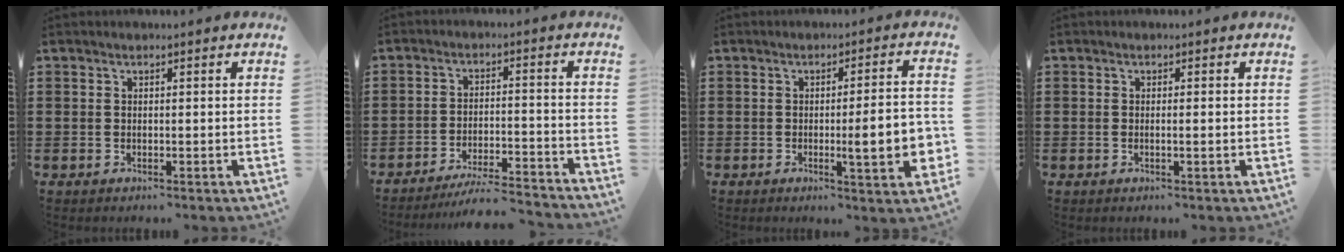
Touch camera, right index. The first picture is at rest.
{"total": 5.7, "force": [-5.4, 0.1, 1.7], "torque": [-0.034, -0.005, -0.106]}
{"total": 8.6, "force": [-1.3, 1.3, 8.4], "torque": [-0.121, -0.009, -0.021]}
{"total": 0.9, "force": [-0.3, -0.1, 0.9], "torque": [-0.015, -0.006, -0.004]}